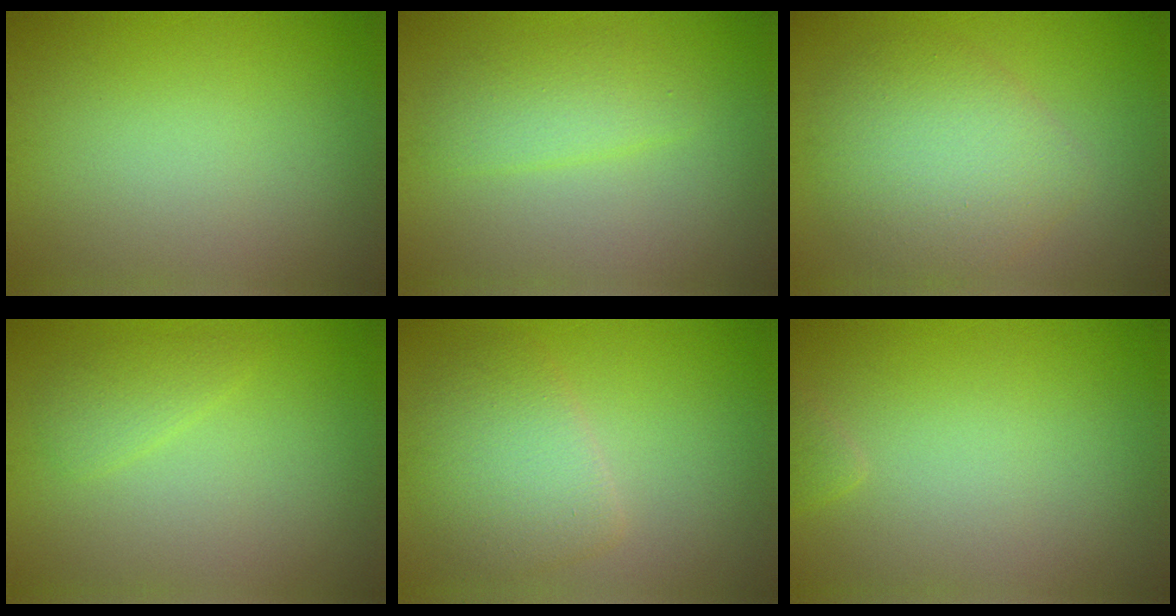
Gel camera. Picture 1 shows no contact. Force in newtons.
{"total": 2.6, "press": 2.6, "slide": 0.1}
{"total": 5.5, "press": 5.4, "slide": 0.4}
{"total": 1.6, "press": 1.6, "slide": 0.2}
{"total": 4.4, "press": 4.4, "slide": 0.4}
{"total": 0.8, "press": 0.8, "slide": 0.1}